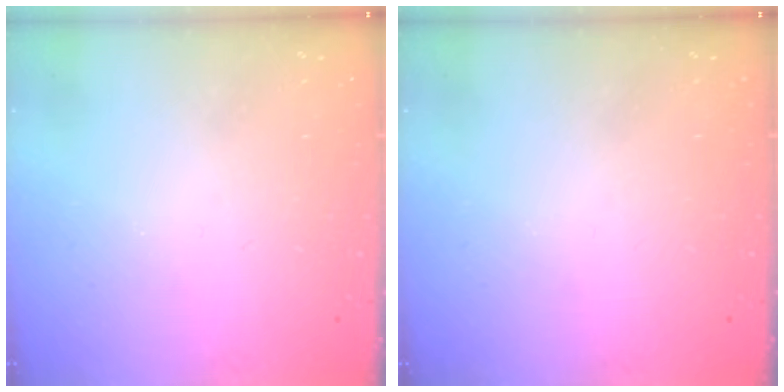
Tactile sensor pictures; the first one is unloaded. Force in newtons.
{"total": 0.0}